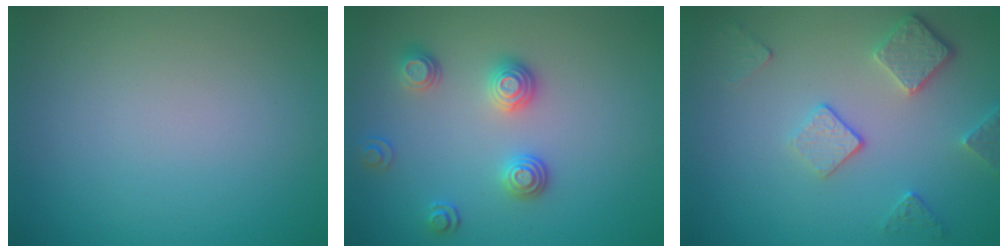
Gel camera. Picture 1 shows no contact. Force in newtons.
{"total": 2.9, "press": 2.5, "slide": 1.5}
{"total": 3.7, "press": 3.0, "slide": 2.2}